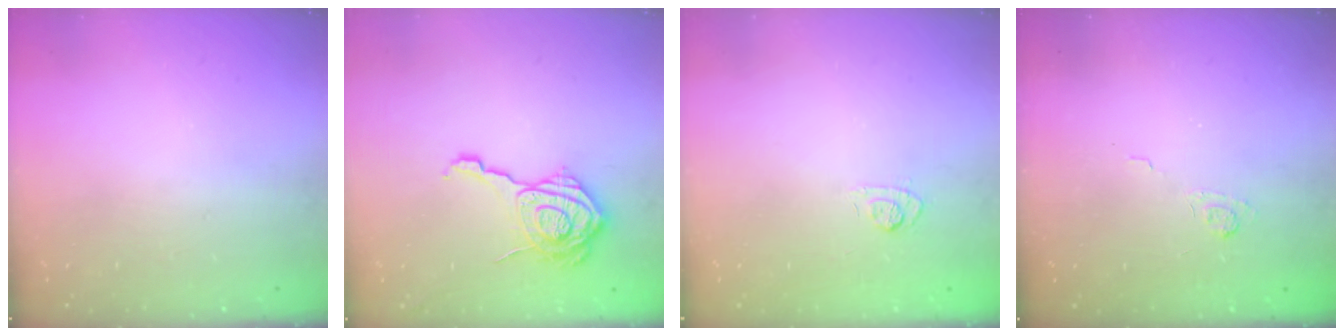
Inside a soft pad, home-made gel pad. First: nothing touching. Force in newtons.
{"total": 16.0, "press": 16.0, "slide": 0.8}
{"total": 6.5, "press": 6.3, "slide": 1.7}
{"total": 2.5, "press": 2.1, "slide": 1.4}